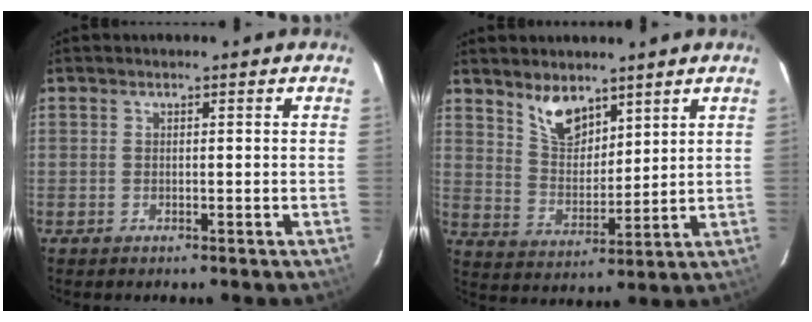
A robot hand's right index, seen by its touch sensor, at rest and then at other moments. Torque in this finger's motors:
{"motor_torque": [0.60, 0.60, 0.08, 0.06]}